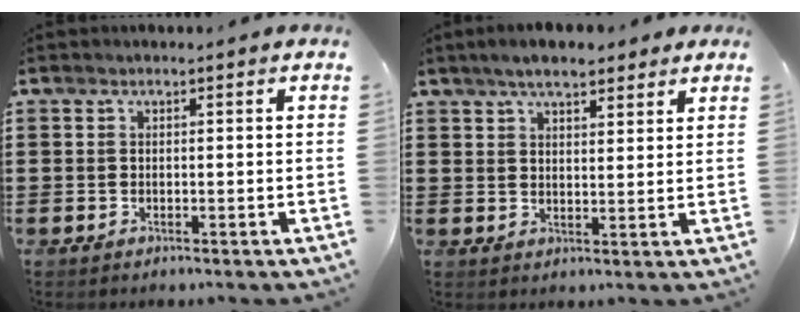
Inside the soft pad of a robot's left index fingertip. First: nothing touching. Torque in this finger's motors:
{"motor_torque": [1.59, -0.55, 0.82, 0.19]}